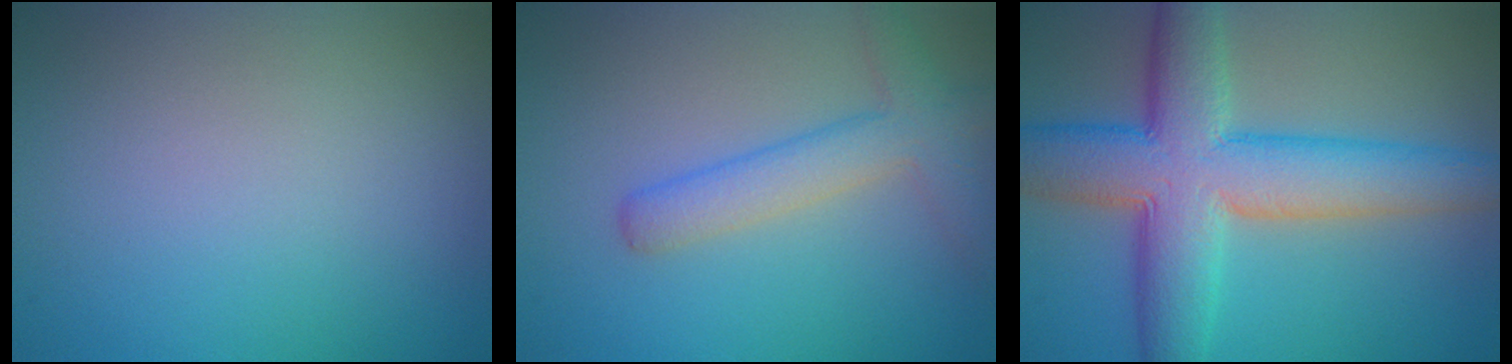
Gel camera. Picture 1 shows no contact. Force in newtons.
{"total": 3.8, "press": 3.8, "slide": 0.3}
{"total": 10.1, "press": 10.1, "slide": 0.2}